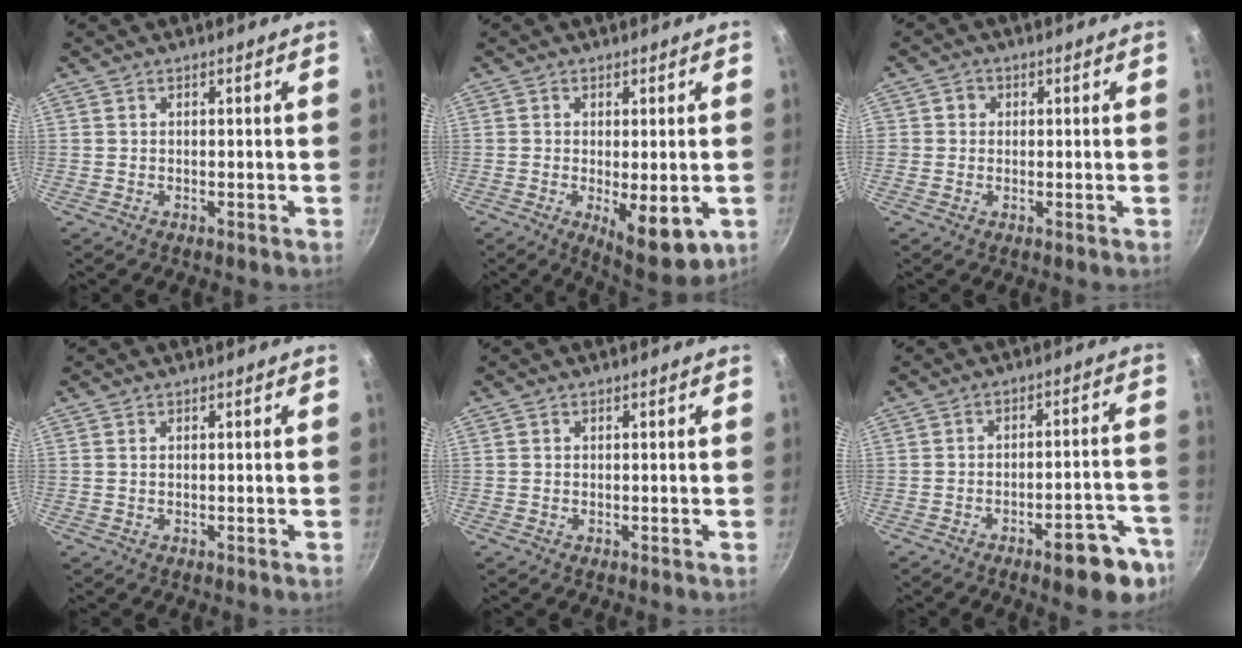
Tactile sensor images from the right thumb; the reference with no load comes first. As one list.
[{"total": 9.8, "force": [-2.6, 3.7, 8.7], "torque": [-0.120, -0.021, -0.030]}, {"total": 2.4, "force": [0.3, 2.3, 0.6], "torque": [0.007, 0.004, 0.002]}, {"total": 0.0}, {"total": 0.0}, {"total": 11.0, "force": [-6.5, 3.3, 8.2], "torque": [-0.089, 0.051, -0.084]}]